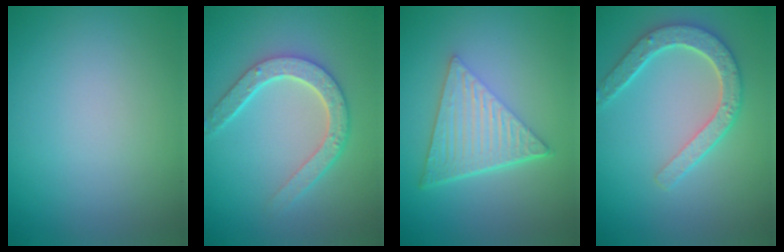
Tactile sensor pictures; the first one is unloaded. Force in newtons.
{"total": 4.6, "press": 3.5, "slide": 2.9}
{"total": 6.7, "press": 4.4, "slide": 5.0}
{"total": 4.6, "press": 3.8, "slide": 2.7}